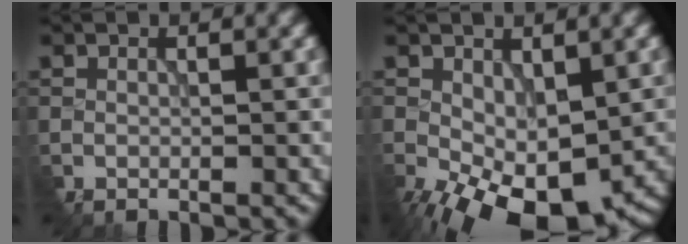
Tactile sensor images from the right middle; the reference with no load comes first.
{"total": 8.7, "force": [-3.5, 4.9, 6.3], "torque": [-0.130, -0.023, -0.047]}